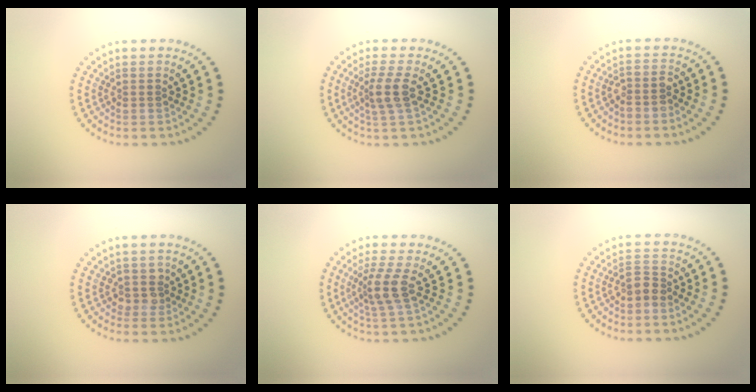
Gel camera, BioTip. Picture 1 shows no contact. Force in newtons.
{"total": 2.6, "press": 2.0, "slide": 1.6}
{"total": 1.8, "press": 1.5, "slide": 0.9}
{"total": 1.6, "press": 1.4, "slide": 0.8}
{"total": 2.7, "press": 2.0, "slide": 1.9}
{"total": 1.8, "press": 1.5, "slide": 1.1}